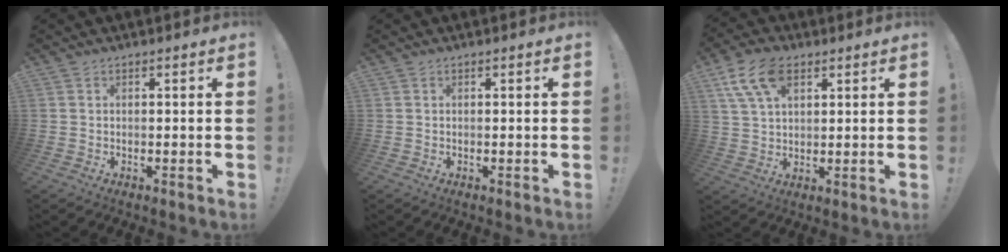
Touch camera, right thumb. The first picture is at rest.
{"total": 0.0}
{"total": 11.6, "force": [5.6, 6.7, 7.7], "torque": [-0.147, -0.006, 0.108]}